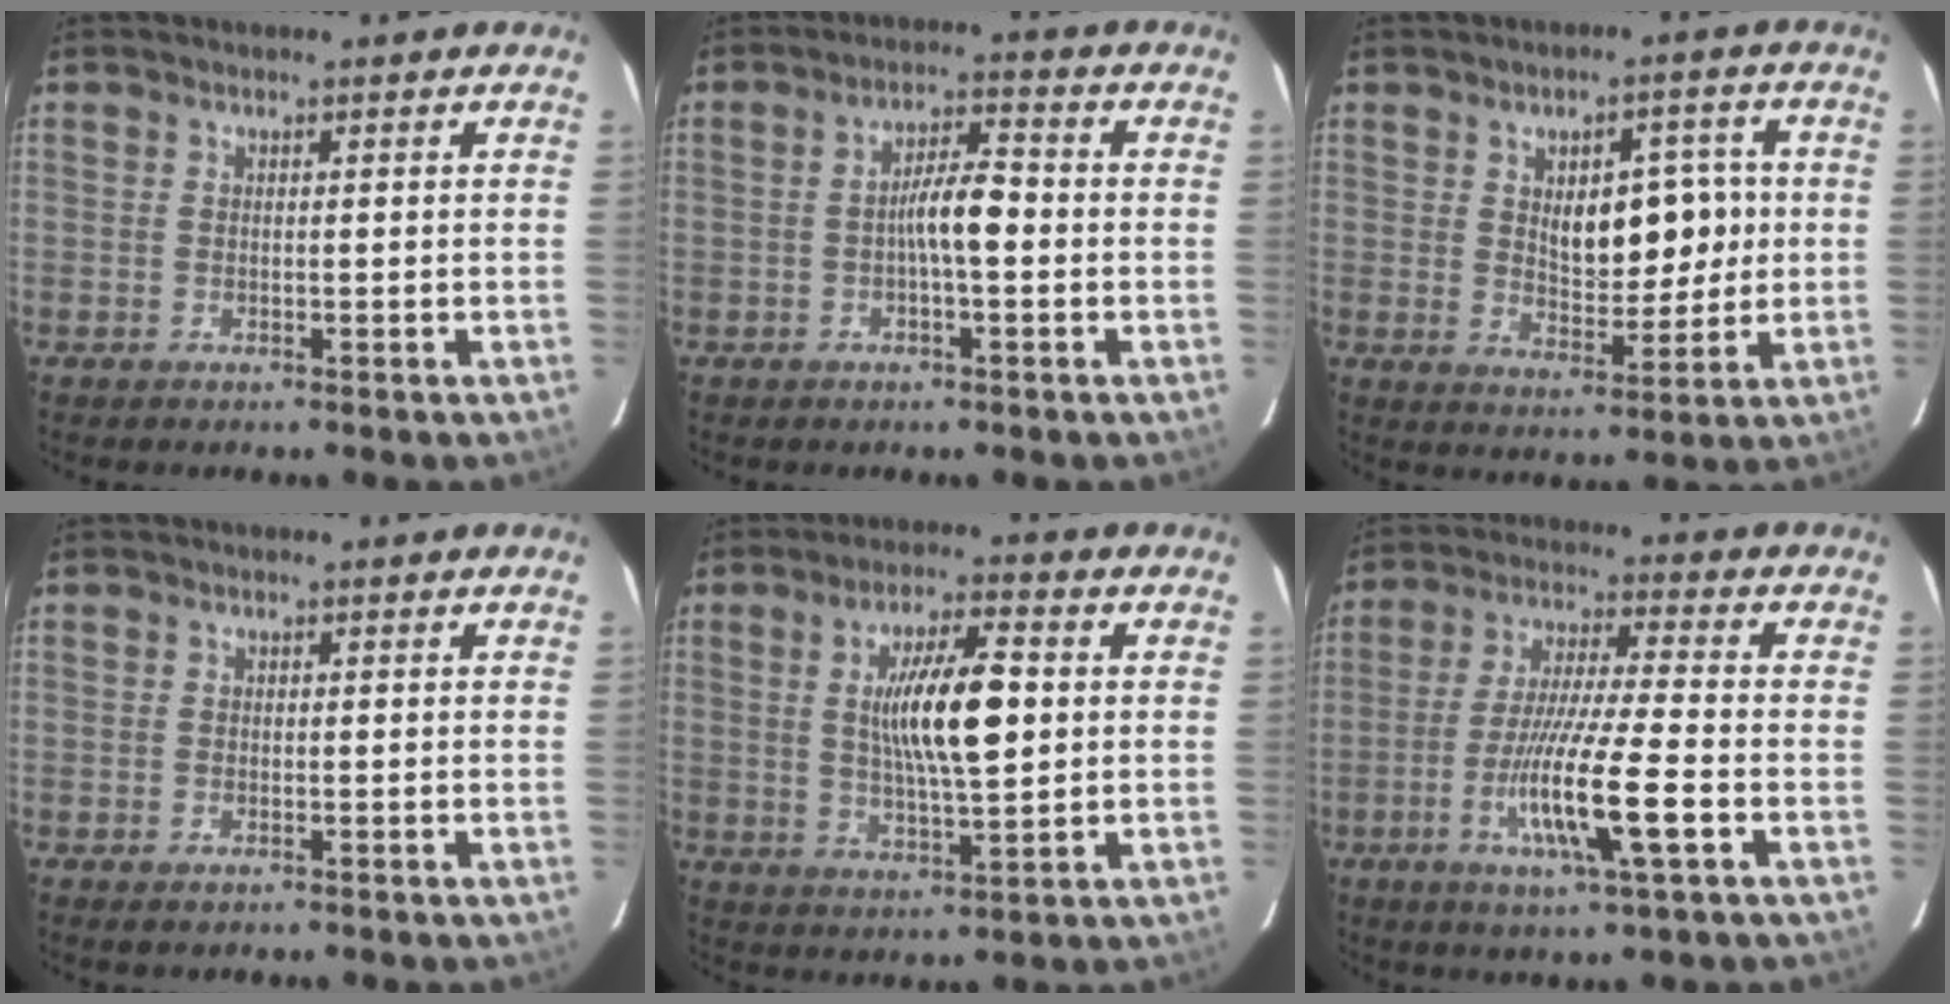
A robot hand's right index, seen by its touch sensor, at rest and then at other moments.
{"total": 5.6, "force": [-0.8, 0.9, 5.4], "torque": [-0.097, 0.016, -0.016]}
{"total": 9.0, "force": [1.4, 4.3, 7.7], "torque": [-0.111, 0.011, 0.033]}
{"total": 0.8, "force": [-0.5, 0.3, 0.5], "torque": [-0.010, -0.002, -0.004]}
{"total": 11.1, "force": [1.3, 1.9, 10.8], "torque": [-0.192, 0.004, 0.025]}
{"total": 12.7, "force": [-4.2, 0.1, 12.0], "torque": [-0.227, -0.018, -0.080]}